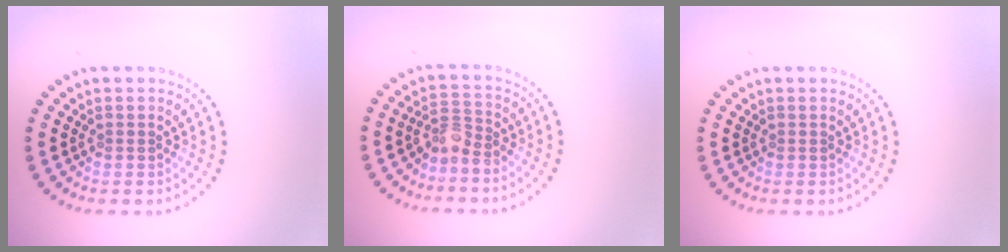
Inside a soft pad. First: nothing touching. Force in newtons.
{"total": 2.1, "press": 1.6, "slide": 1.4}
{"total": 0.0}